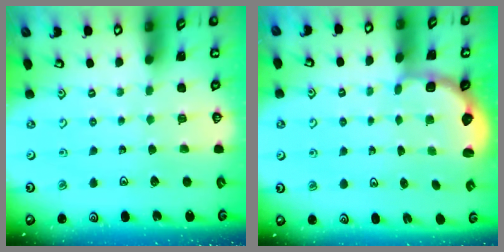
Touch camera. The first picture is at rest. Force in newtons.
{"total": 2.9, "press": 2.4, "slide": 1.6}